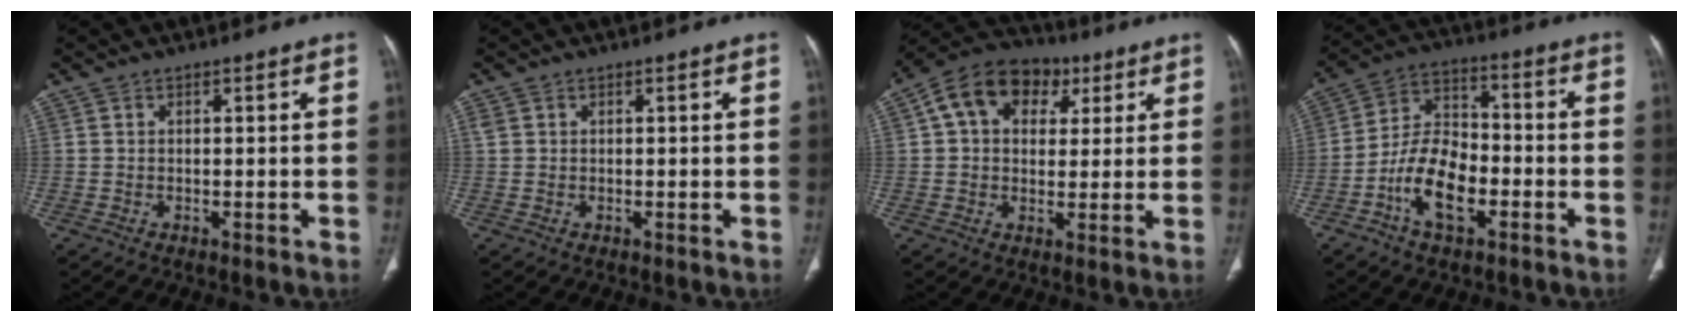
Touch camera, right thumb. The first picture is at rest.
{"total": 0.9, "force": [0.5, 0.6, 0.4], "torque": [-0.007, 0.007, 0.012]}
{"total": 13.8, "force": [4.8, 10.1, 8.1], "torque": [-0.110, 0.017, 0.069]}
{"total": 12.2, "force": [-4.8, 6.7, 9.0], "torque": [-0.155, 0.035, -0.089]}